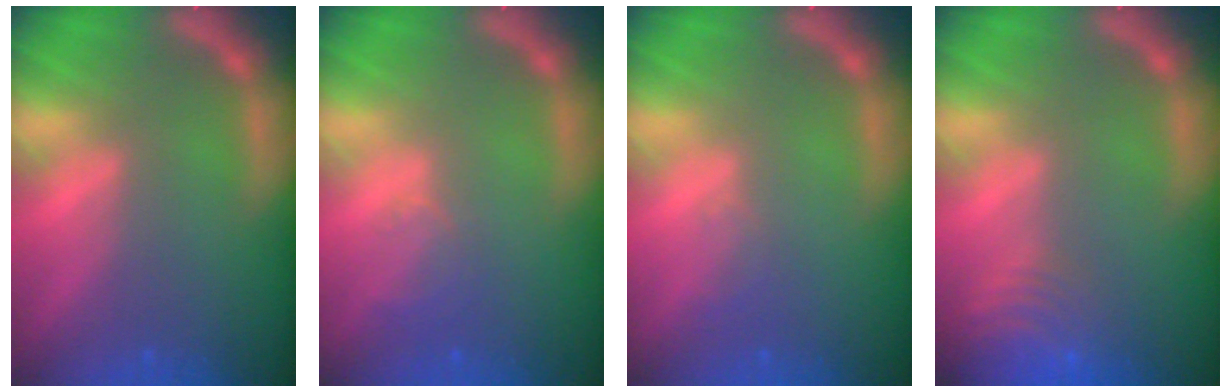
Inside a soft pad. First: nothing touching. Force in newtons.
{"total": 2.0}
{"total": 1.0}
{"total": 9.0}